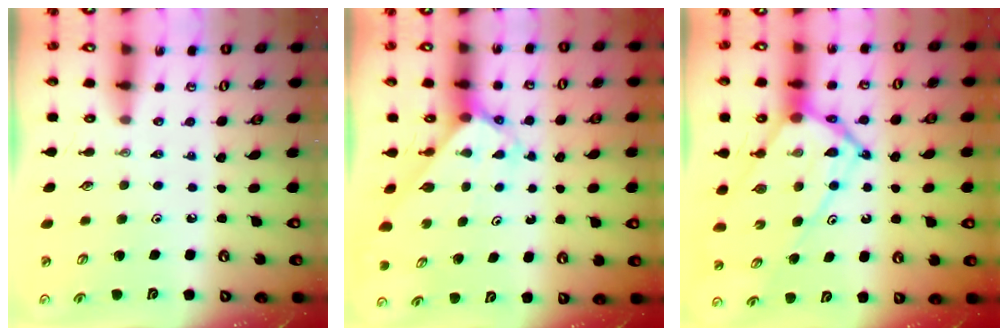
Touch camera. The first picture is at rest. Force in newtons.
{"total": 2.6, "press": 2.6, "slide": 0.2}
{"total": 16.2, "press": 16.1, "slide": 1.7}